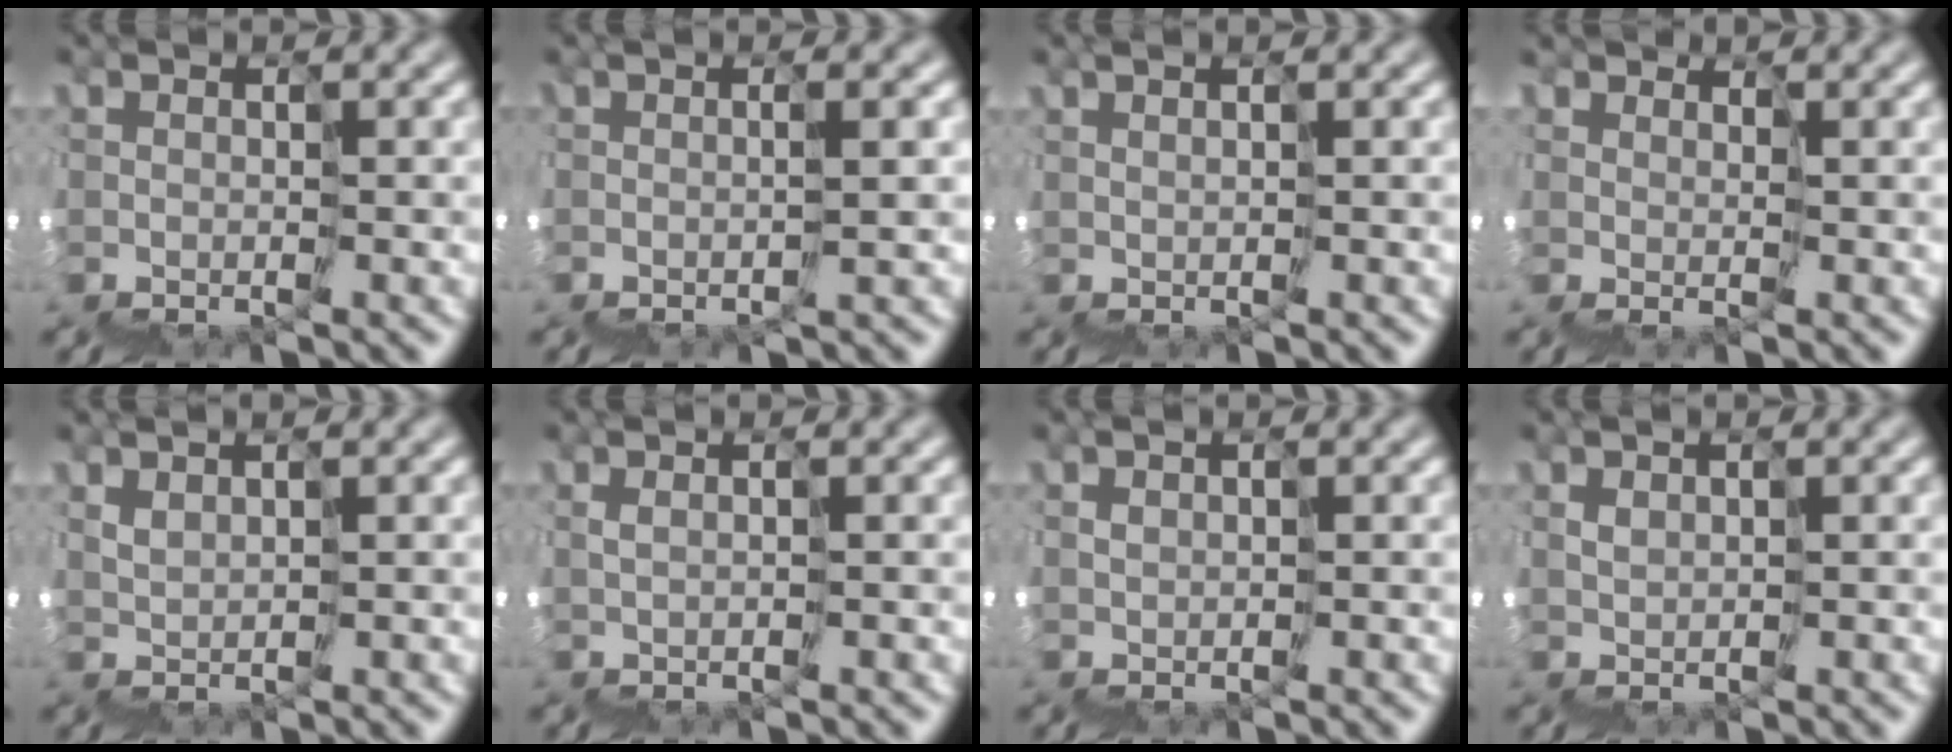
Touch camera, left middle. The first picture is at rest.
{"total": 2.9, "force": [1.1, 0.3, 2.7], "torque": [-0.017, 0.017, 0.024]}
{"total": 1.0, "force": [0.8, -0.5, 0.2], "torque": [-0.003, 0.010, 0.021]}
{"total": 1.7, "force": [1.6, 0.0, -0.4], "torque": [0.002, 0.013, 0.031]}
{"total": 1.4, "force": [1.4, -0.4, 0.1], "torque": [-0.006, 0.018, 0.033]}
{"total": 0.9, "force": [0.6, -0.6, 0.3], "torque": [-0.008, 0.009, 0.014]}
{"total": 0.9, "force": [0.7, 0.4, 0.4], "torque": [-0.005, 0.013, 0.015]}
{"total": 1.0, "force": [0.9, 0.1, 0.4], "torque": [-0.008, 0.016, 0.018]}